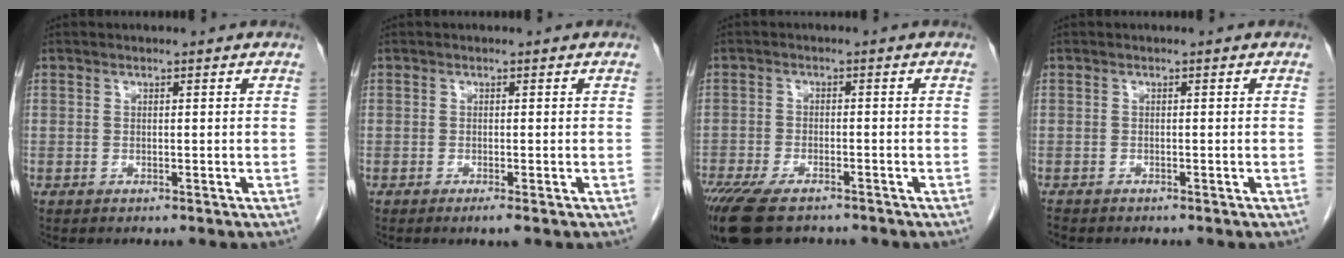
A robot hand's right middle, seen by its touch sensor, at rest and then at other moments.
{"total": 1.1, "force": [-0.7, -0.1, 0.8], "torque": [-0.016, -0.003, -0.011]}
{"total": 11.6, "force": [-8.6, 4.1, 6.5], "torque": [-0.128, -0.015, -0.138]}
{"total": 2.0, "force": [-1.7, 0.7, 0.7], "torque": [-0.015, -0.004, -0.023]}